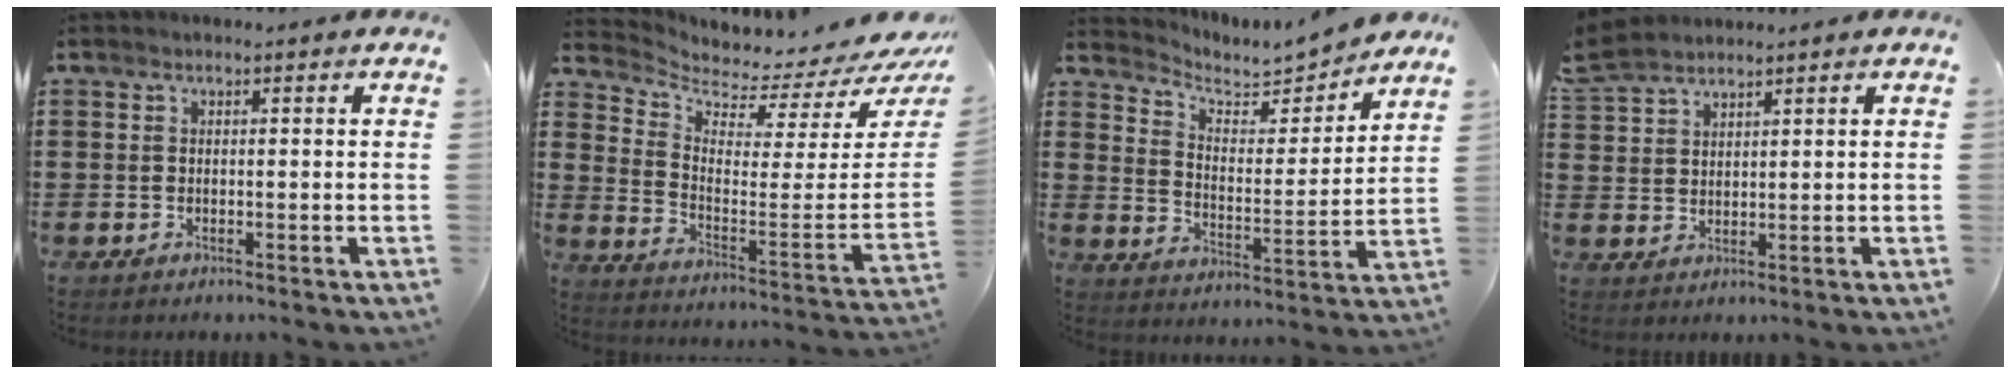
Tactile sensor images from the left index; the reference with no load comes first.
{"total": 2.4, "force": [2.1, 0.6, 1.0], "torque": [-0.040, -0.044, 0.029]}
{"total": 4.9, "force": [4.6, 1.5, 0.6], "torque": [-0.034, -0.037, 0.074]}
{"total": 4.1, "force": [3.6, 1.3, 1.2], "torque": [-0.039, 0.000, 0.069]}